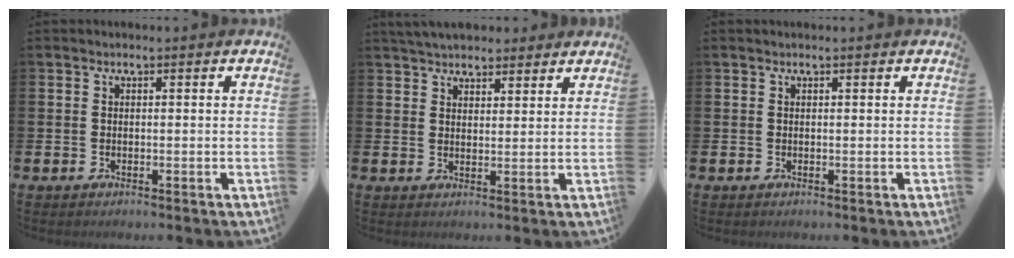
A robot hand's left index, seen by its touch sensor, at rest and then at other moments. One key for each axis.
{"total": 4.7, "fx": 4.5, "fy": 1.3, "fz": 0.4, "tx": -0.014, "ty": -0.015, "tz": 0.082}
{"total": 0.0}